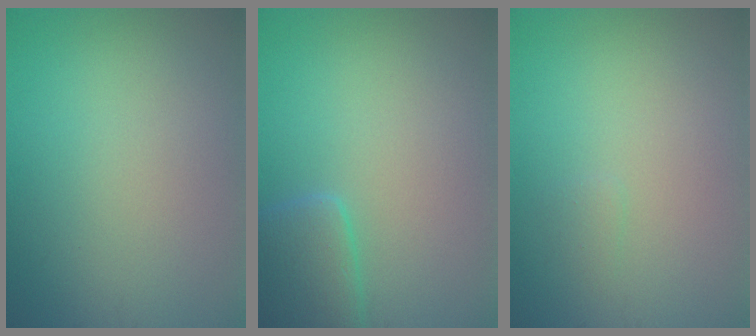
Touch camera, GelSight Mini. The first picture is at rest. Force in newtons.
{"total": 3.7, "press": 3.7, "slide": 0.3}
{"total": 0.5, "press": 0.5, "slide": 0.1}